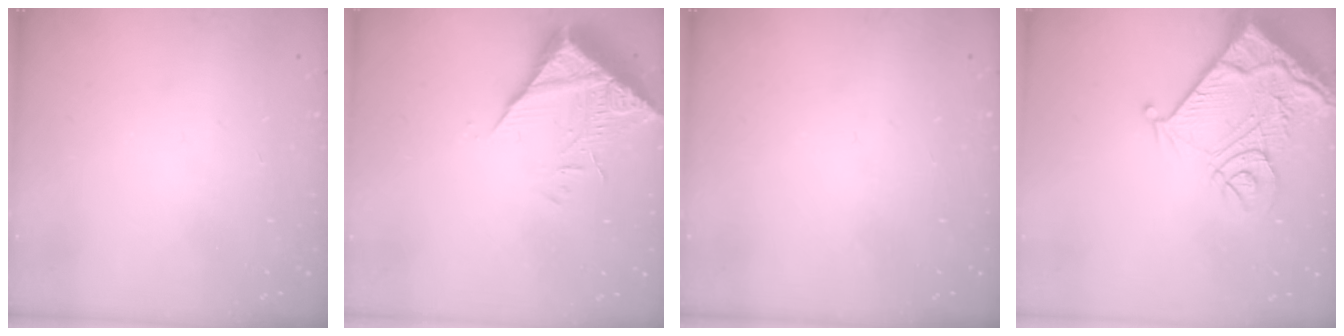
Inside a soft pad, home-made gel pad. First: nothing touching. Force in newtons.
{"total": 10.5, "press": 10.4, "slide": 1.0}
{"total": 0.0}
{"total": 16.1, "press": 16.0, "slide": 2.0}